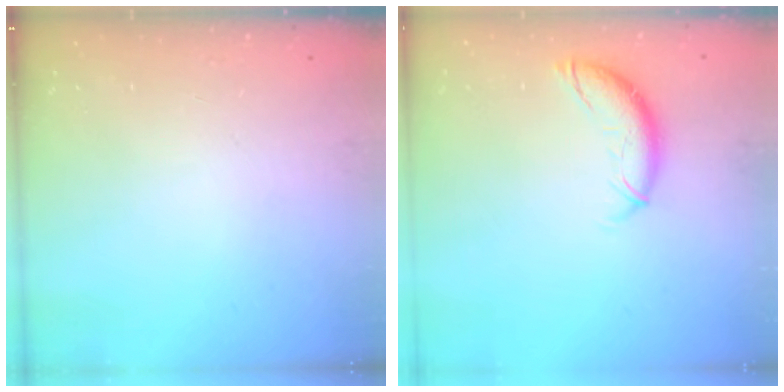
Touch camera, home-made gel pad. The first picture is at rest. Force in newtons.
{"total": 9.8, "press": 9.7, "slide": 1.6}